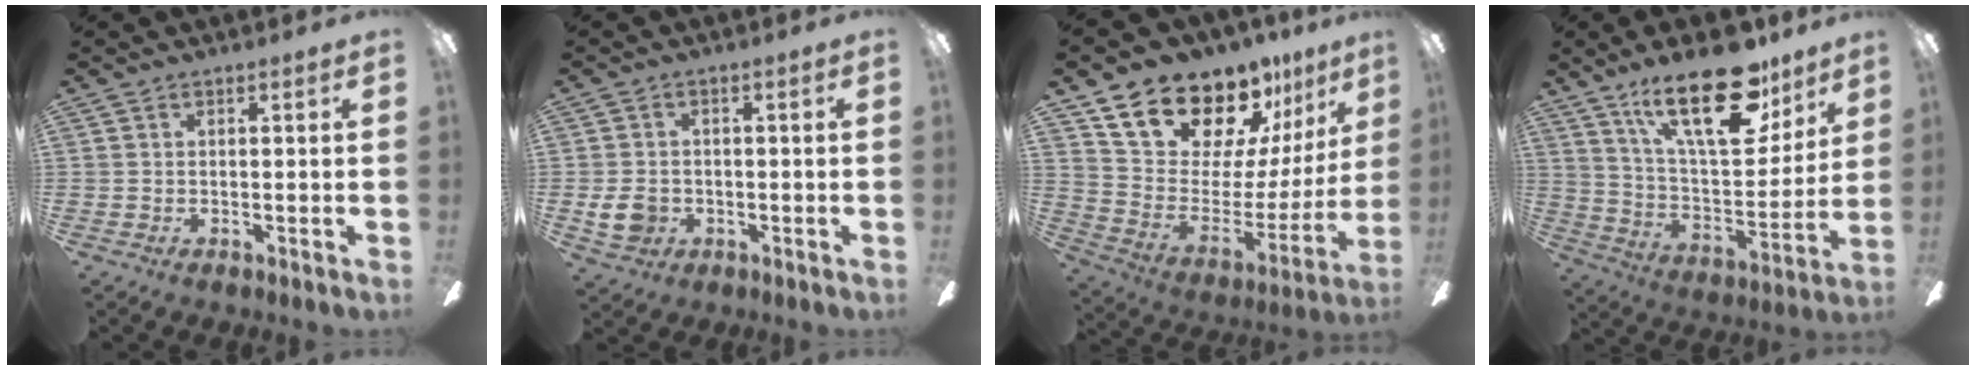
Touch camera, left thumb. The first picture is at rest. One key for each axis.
{"total": 5.4, "fx": -1.1, "fy": 4.5, "fz": 2.8, "tx": -0.059, "ty": 0.004, "tz": -0.020}
{"total": 20.4, "fx": 17.1, "fy": 8.7, "fz": 7.1, "tx": -0.125, "ty": -0.129, "tz": 0.314}
{"total": 26.3, "fx": 16.1, "fy": 11.0, "fz": 17.7, "tx": -0.285, "ty": -0.085, "tz": 0.274}